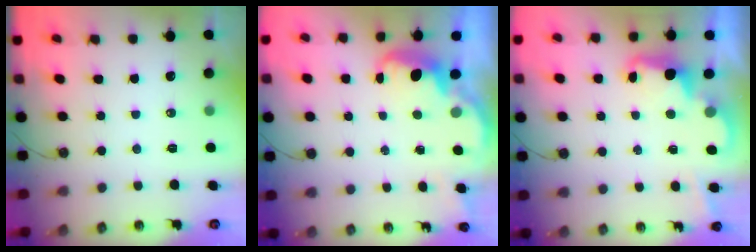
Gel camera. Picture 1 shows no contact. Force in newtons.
{"total": 2.7, "press": 2.6, "slide": 0.6}
{"total": 2.6, "press": 2.5, "slide": 0.6}